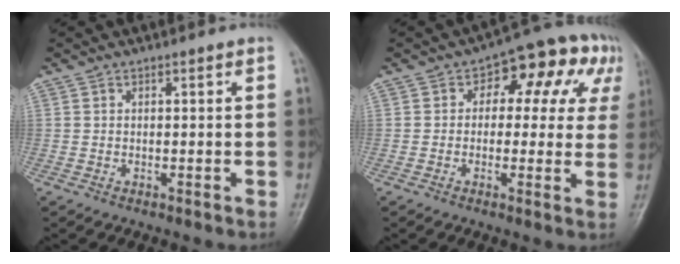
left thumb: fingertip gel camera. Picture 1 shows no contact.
{"total": 12.4, "force": [3.7, 7.9, 8.8], "torque": [-0.039, 0.030, 0.035]}